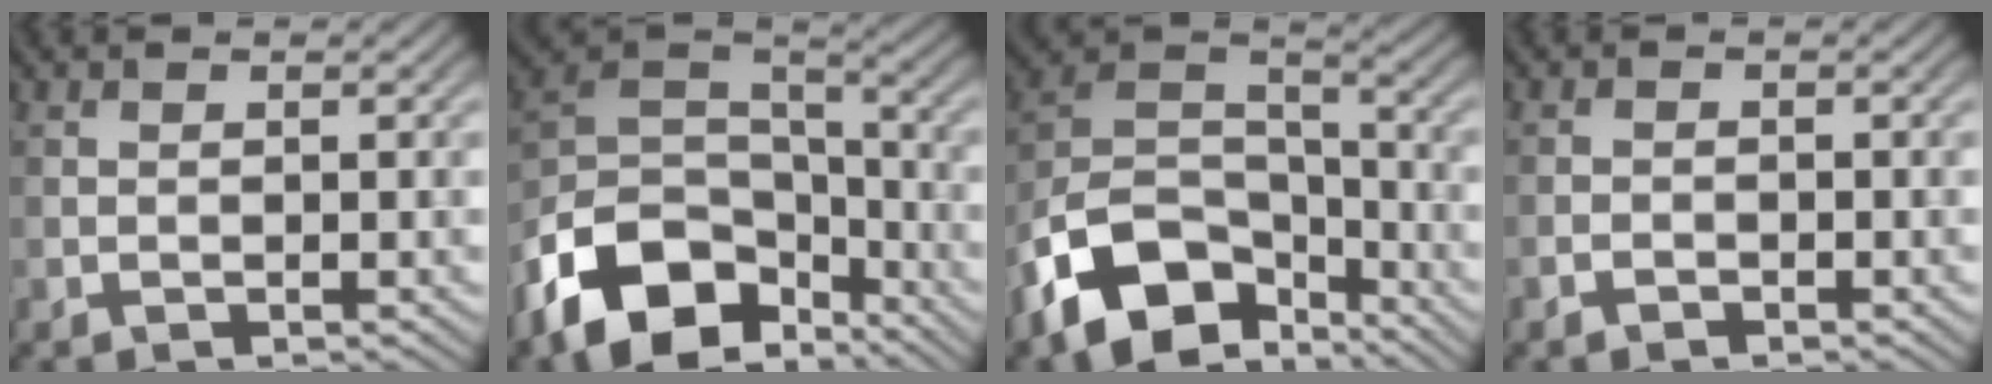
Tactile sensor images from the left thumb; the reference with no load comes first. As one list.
[{"total": 13.9, "force": [-8.0, 8.1, 7.9], "torque": [-0.179, -0.019, -0.153]}, {"total": 13.7, "force": [-8.1, 7.9, 7.8], "torque": [-0.172, -0.017, -0.157]}, {"total": 1.1, "force": [-0.8, 0.5, 0.4], "torque": [-0.006, 0.000, -0.017]}]